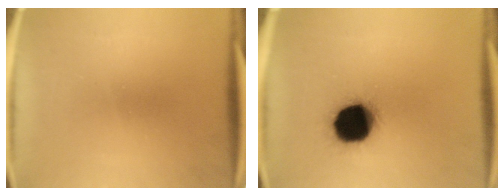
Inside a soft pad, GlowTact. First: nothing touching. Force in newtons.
{"total": 18.5}